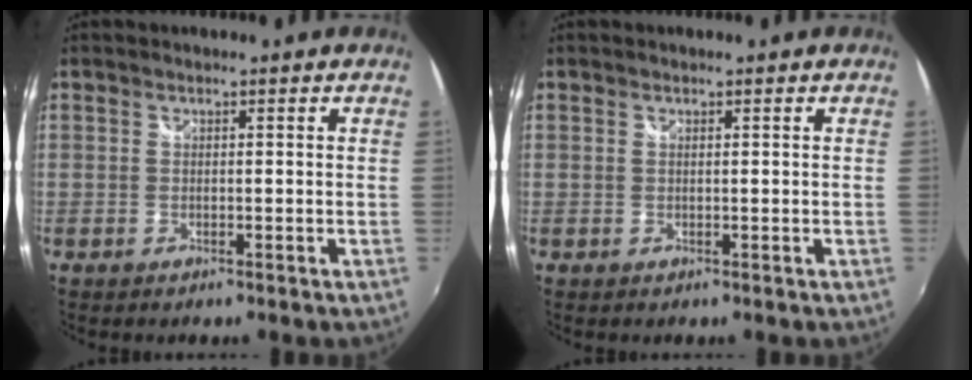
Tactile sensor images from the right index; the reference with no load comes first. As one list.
[{"total": 0.0}]